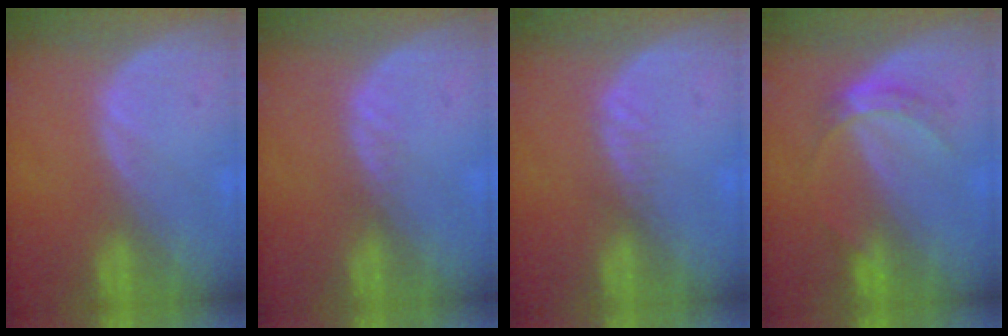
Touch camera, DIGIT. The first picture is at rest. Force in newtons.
{"total": 1.2, "press": 0.9, "slide": 0.8}
{"total": 1.3, "press": 1.1, "slide": 0.7}
{"total": 3.5, "press": 3.2, "slide": 1.5}